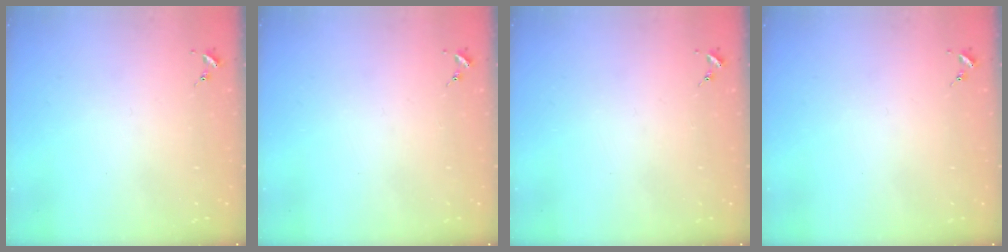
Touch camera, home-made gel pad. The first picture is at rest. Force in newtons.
{"total": 0.0}
{"total": 0.0}
{"total": 0.0}